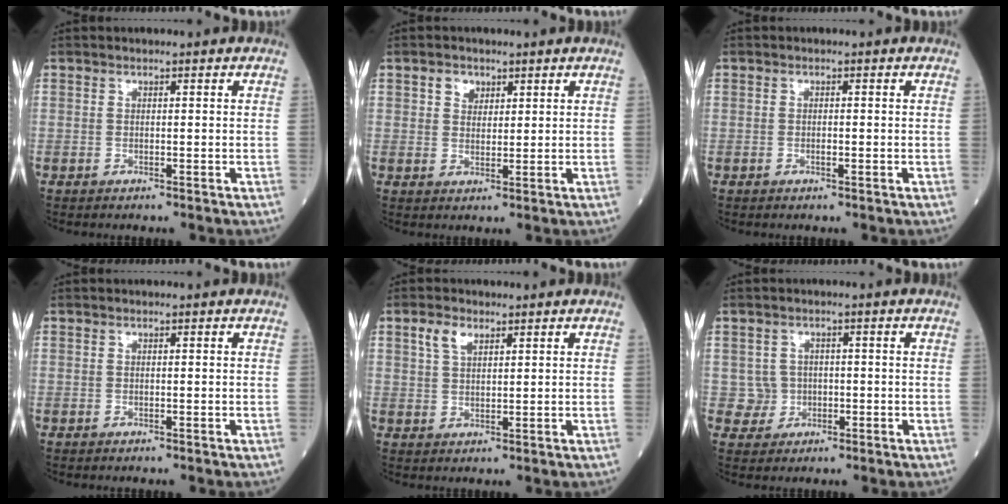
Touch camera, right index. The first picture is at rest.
{"total": 2.6, "force": [1.4, 1.9, 1.0], "torque": [-0.019, 0.004, 0.024]}
{"total": 0.7, "force": [-0.3, 0.2, 0.6], "torque": [-0.012, 0.000, -0.004]}
{"total": 0.0}
{"total": 3.2, "force": [1.9, 1.6, 2.1], "torque": [-0.047, 0.007, 0.041]}
{"total": 3.1, "force": [-0.3, 3.1, 0.1], "torque": [0.012, 0.008, -0.003]}